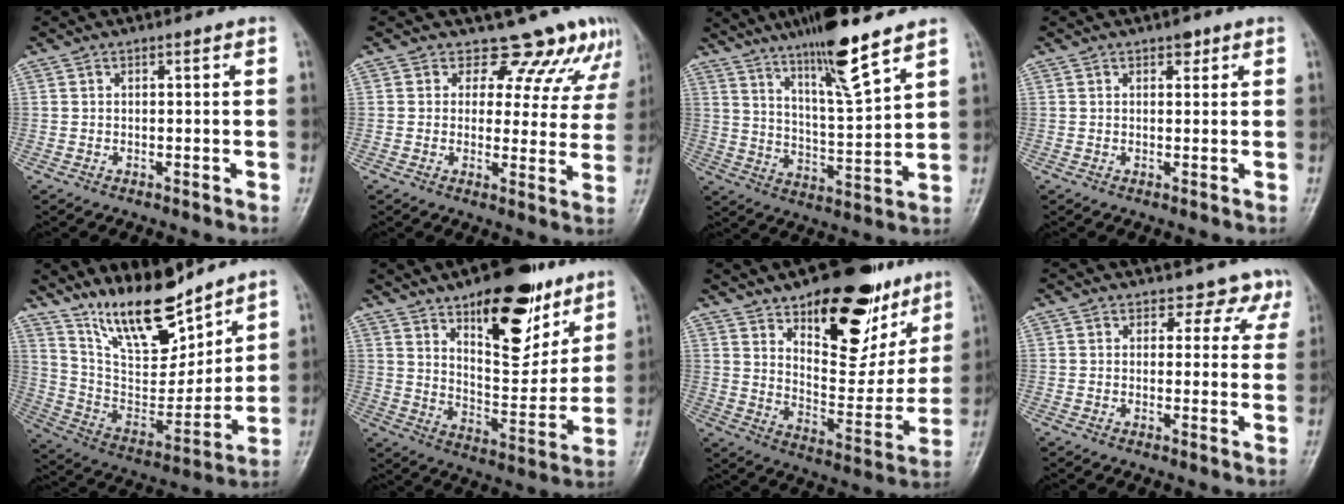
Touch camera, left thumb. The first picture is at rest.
{"total": 10.8, "force": [9.1, 5.4, 2.0], "torque": [0.024, -0.051, 0.086]}
{"total": 14.1, "force": [9.8, 1.3, 10.0], "torque": [-0.169, -0.059, 0.174]}
{"total": 1.6, "force": [1.0, 0.9, 0.9], "torque": [-0.002, -0.003, 0.011]}
{"total": 16.7, "force": [13.2, 5.6, 8.7], "torque": [-0.107, -0.084, 0.250]}
{"total": 19.2, "force": [11.4, 8.2, 13.1], "torque": [-0.142, -0.071, 0.182]}
{"total": 22.5, "force": [13.4, 10.5, 14.7], "torque": [-0.151, -0.073, 0.208]}
{"total": 5.0, "force": [3.9, 3.0, 0.2], "torque": [0.034, -0.021, 0.027]}